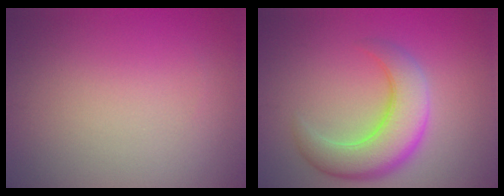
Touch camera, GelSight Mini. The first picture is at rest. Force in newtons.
{"total": 6.2, "press": 6.2, "slide": 0.2}